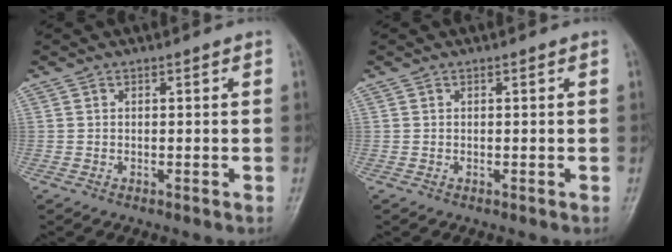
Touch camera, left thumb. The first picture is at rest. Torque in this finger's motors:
{"motor_torque": [-0.05, 0.01, 0.00, 0.07, 0.00]}